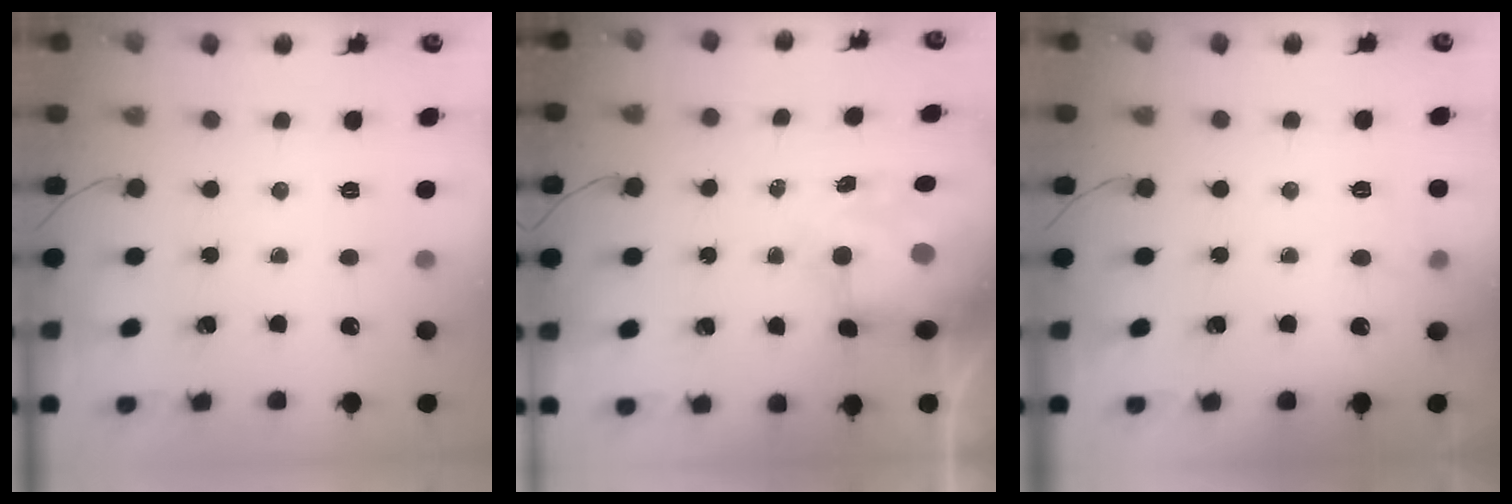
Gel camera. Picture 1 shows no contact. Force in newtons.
{"total": 8.1, "press": 8.0, "slide": 1.4}
{"total": 7.5, "press": 7.3, "slide": 2.0}